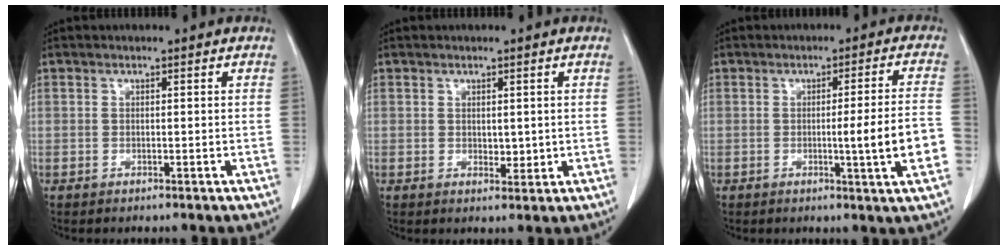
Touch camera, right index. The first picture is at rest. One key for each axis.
{"total": 1.8, "fx": 0.2, "fy": 1.1, "fz": 1.4, "tx": -0.020, "ty": -0.006, "tz": 0.008}
{"total": 8.2, "fx": -2.0, "fy": -1.1, "fz": 7.9, "tx": -0.106, "ty": -0.007, "tz": -0.028}